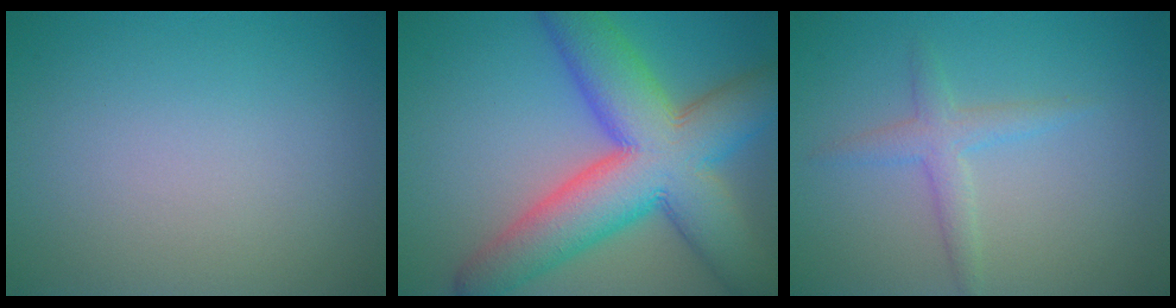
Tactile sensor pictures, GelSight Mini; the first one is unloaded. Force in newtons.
{"total": 12.6, "press": 12.6, "slide": 0.5}
{"total": 2.2, "press": 2.2, "slide": 0.1}